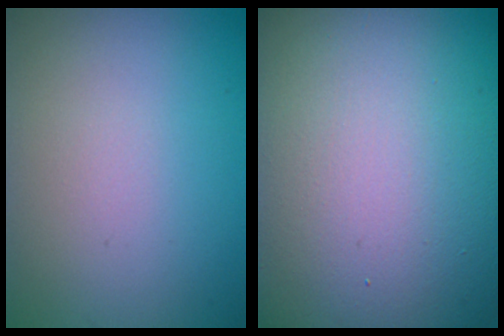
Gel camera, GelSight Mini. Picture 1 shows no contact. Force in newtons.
{"total": 25.1, "press": 25.1, "slide": 1.4}